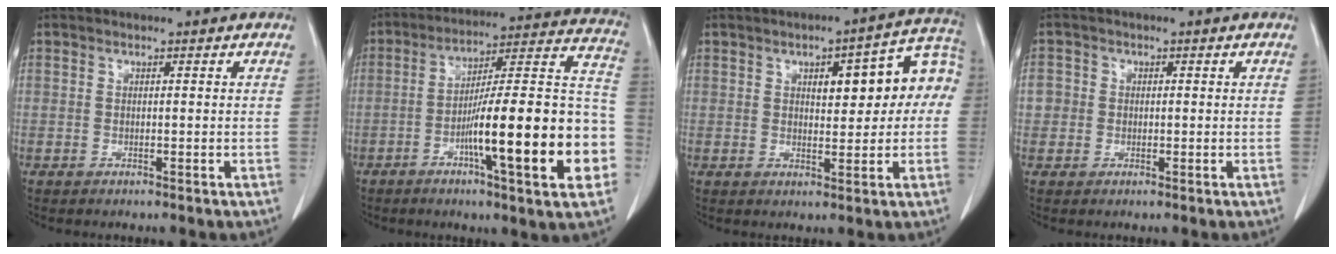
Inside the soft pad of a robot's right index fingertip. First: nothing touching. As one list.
[{"total": 22.2, "force": [-6.7, 2.2, 21.1], "torque": [-0.251, 0.016, -0.097]}, {"total": 10.6, "force": [1.8, 3.8, 9.7], "torque": [-0.122, 0.040, 0.025]}, {"total": 2.6, "force": [0.0, 2.6, 0.4], "torque": [0.006, 0.009, 0.000]}]